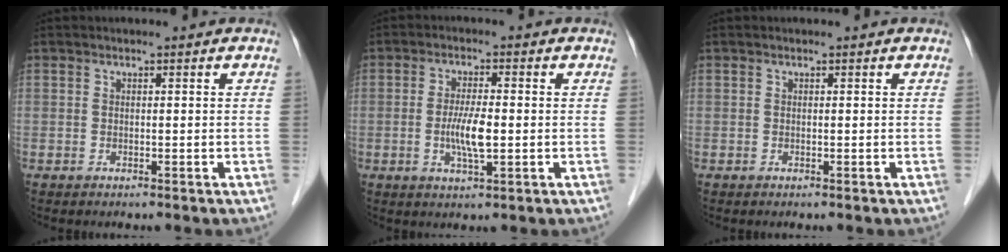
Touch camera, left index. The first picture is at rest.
{"total": 5.1, "force": [-0.8, 0.9, 5.0], "torque": [-0.103, -0.007, -0.013]}
{"total": 0.0}